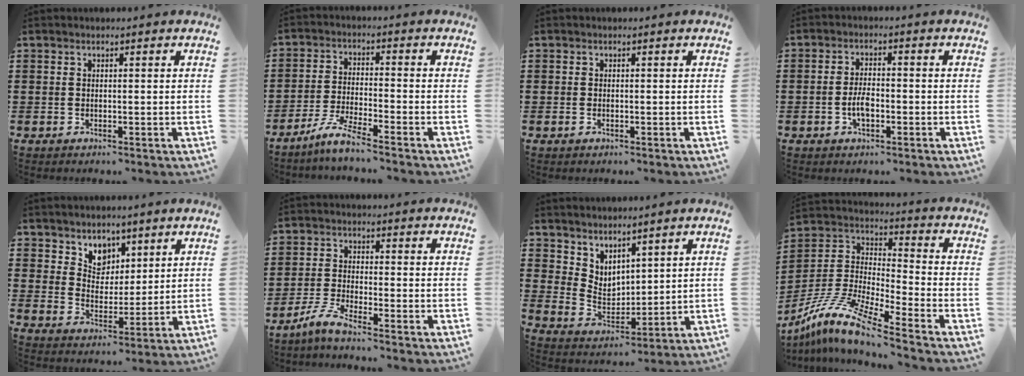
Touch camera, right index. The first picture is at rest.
{"total": 5.0, "force": [-4.4, -0.3, 2.5], "torque": [-0.062, -0.013, -0.088]}
{"total": 1.9, "force": [1.1, -1.3, -0.7], "torque": [0.021, -0.004, 0.022]}
{"total": 3.8, "force": [-1.1, 1.7, 3.3], "torque": [-0.073, 0.000, -0.023]}
{"total": 5.7, "force": [4.1, 4.0, 0.5], "torque": [-0.031, -0.009, 0.076]}
{"total": 3.9, "force": [-3.3, 0.0, 2.0], "torque": [-0.063, -0.009, -0.072]}
{"total": 4.4, "force": [3.9, 2.0, 0.1], "torque": [-0.023, -0.016, 0.075]}
{"total": 10.9, "force": [-9.1, 1.0, 5.9], "torque": [-0.151, -0.002, -0.193]}